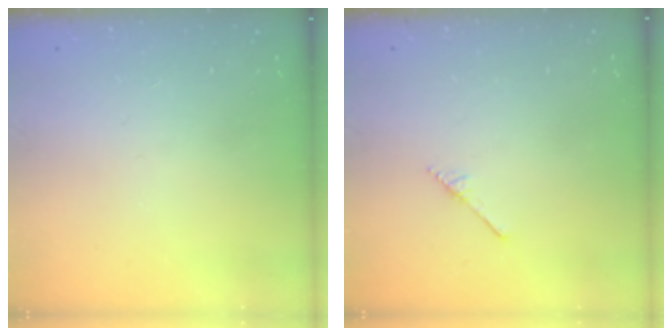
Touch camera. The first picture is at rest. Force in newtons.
{"total": 2.5, "press": 2.4, "slide": 0.3}